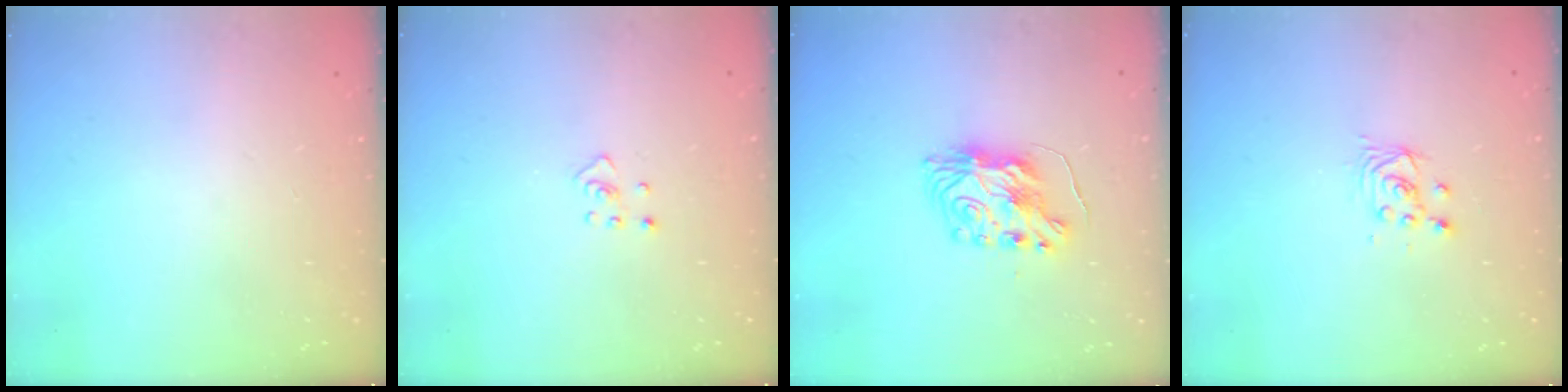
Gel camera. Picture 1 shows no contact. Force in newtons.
{"total": 2.4, "press": 2.3, "slide": 0.4}
{"total": 8.6, "press": 8.5, "slide": 0.7}
{"total": 2.6, "press": 2.6, "slide": 0.1}